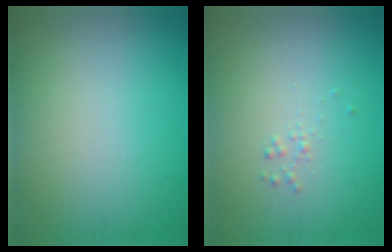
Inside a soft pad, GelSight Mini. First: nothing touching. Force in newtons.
{"total": 0.5, "press": 0.5, "slide": 0.0}